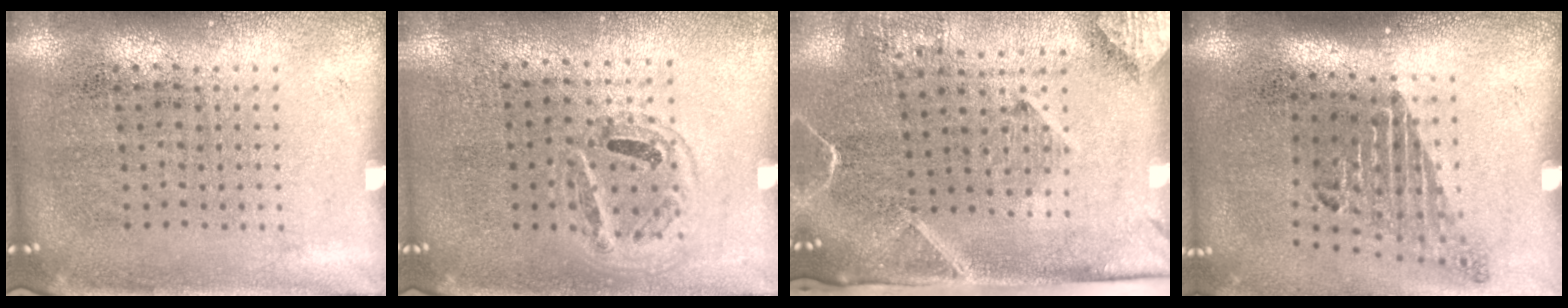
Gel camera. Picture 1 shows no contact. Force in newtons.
{"total": 0.9, "press": 0.9, "slide": 0.2}
{"total": 2.9, "press": 2.1, "slide": 2.0}
{"total": 1.8, "press": 1.3, "slide": 1.3}